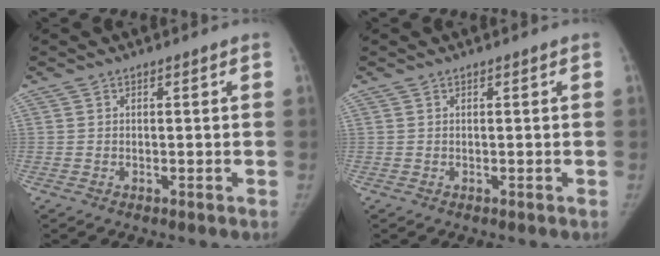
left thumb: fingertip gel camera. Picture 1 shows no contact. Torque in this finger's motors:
{"motor_torque": [0.03, -0.03, 0.13, -0.05, 0.01]}